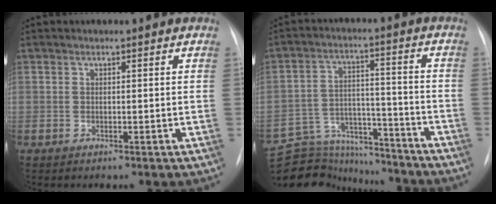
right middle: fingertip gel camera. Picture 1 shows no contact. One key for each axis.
{"total": 16.3, "fx": -15.4, "fy": 4.8, "fz": 2.3, "tx": -0.051, "ty": 0.044, "tz": -0.230}